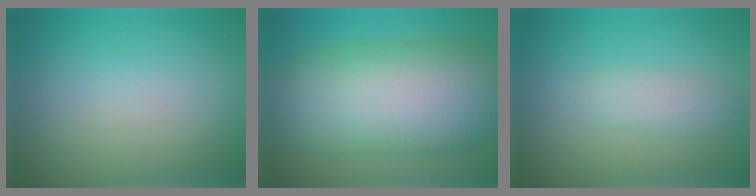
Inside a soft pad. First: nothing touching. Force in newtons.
{"total": 13.7, "press": 13.7, "slide": 0.2}
{"total": 2.0, "press": 2.0, "slide": 0.1}